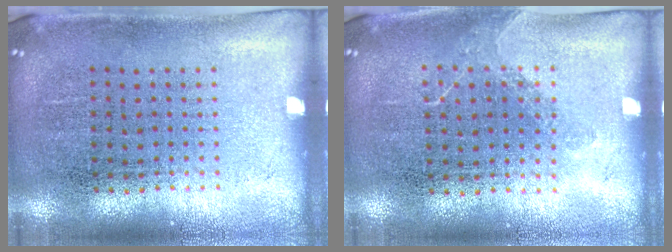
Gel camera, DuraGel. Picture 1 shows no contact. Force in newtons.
{"total": 0.9, "press": 0.7, "slide": 0.6}